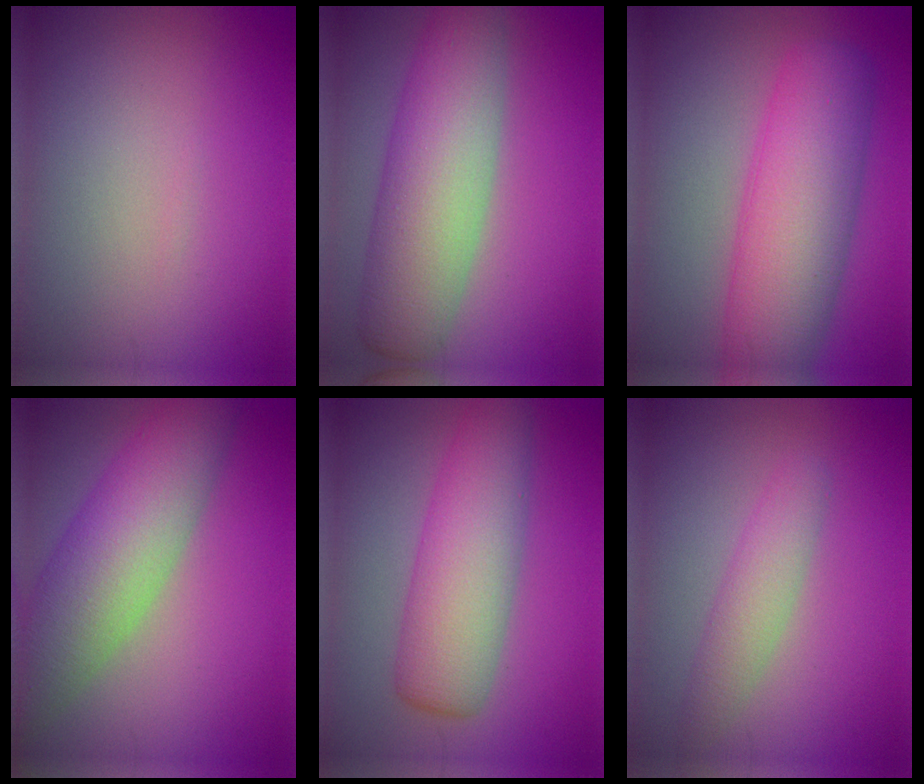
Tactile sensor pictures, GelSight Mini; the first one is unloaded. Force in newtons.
{"total": 8.9, "press": 8.9, "slide": 0.4}
{"total": 9.7, "press": 9.7, "slide": 0.2}
{"total": 8.6, "press": 8.6, "slide": 0.3}
{"total": 7.0, "press": 7.0, "slide": 0.2}
{"total": 2.9, "press": 2.9, "slide": 0.1}